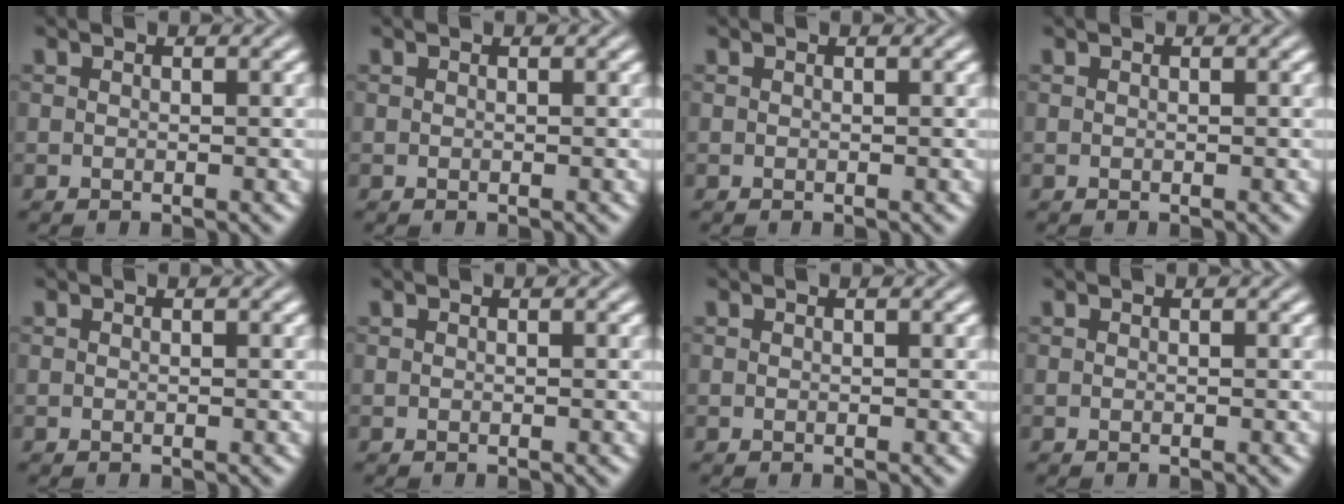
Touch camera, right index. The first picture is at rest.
{"total": 0.0}
{"total": 0.0}
{"total": 0.0}
{"total": 0.0}
{"total": 0.0}
{"total": 0.0}
{"total": 0.0}